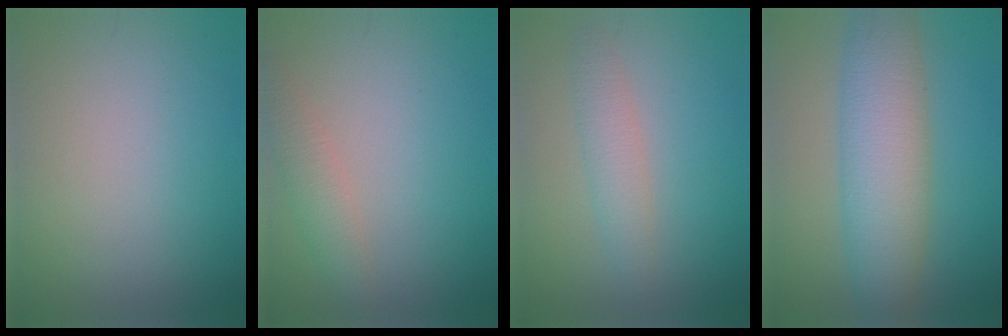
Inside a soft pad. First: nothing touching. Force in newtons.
{"total": 2.3, "press": 2.3, "slide": 0.1}
{"total": 2.5, "press": 2.5, "slide": 0.2}
{"total": 8.0, "press": 8.0, "slide": 0.3}